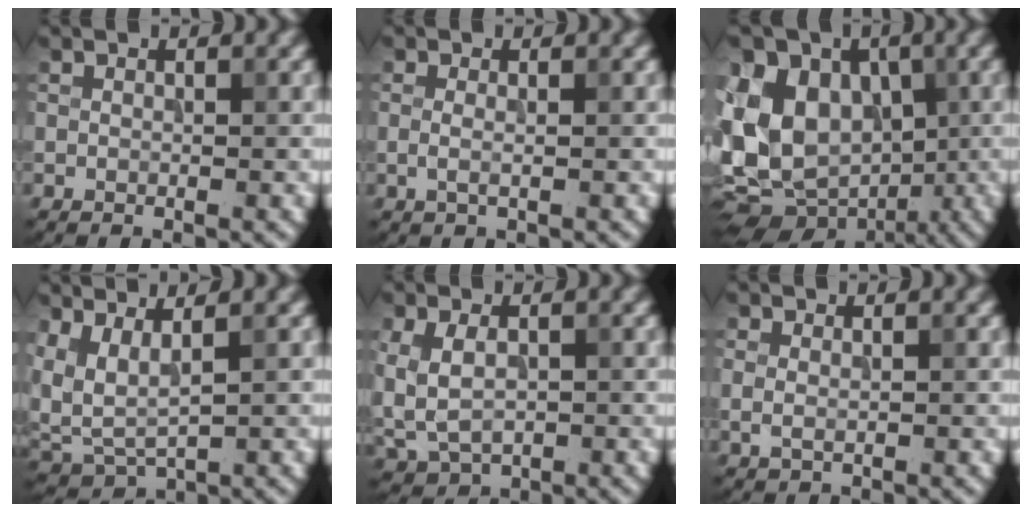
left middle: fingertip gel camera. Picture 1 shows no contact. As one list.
[{"total": 1.0, "force": [0.0, 0.2, 1.0], "torque": [-0.022, -0.004, -0.002]}, {"total": 16.2, "force": [0.1, 13.0, 9.6], "torque": [-0.197, 0.010, -0.015]}, {"total": 4.5, "force": [1.9, 2.0, 3.6], "torque": [-0.091, -0.002, 0.041]}, {"total": 5.3, "force": [0.1, 3.7, 3.7], "torque": [-0.085, -0.012, 0.012]}, {"total": 1.1, "force": [0.3, 0.6, 0.9], "torque": [-0.019, -0.002, 0.006]}]